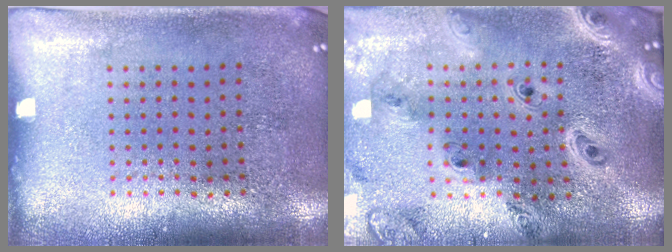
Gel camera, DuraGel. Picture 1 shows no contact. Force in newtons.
{"total": 2.9, "press": 2.5, "slide": 1.6}